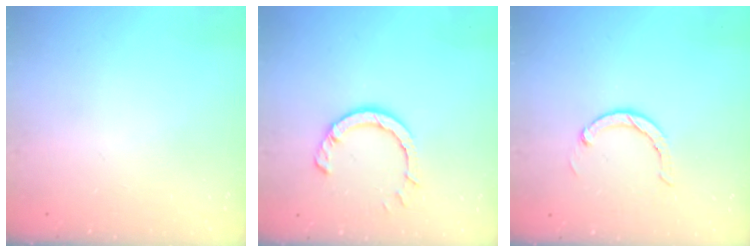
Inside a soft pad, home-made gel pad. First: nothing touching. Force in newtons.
{"total": 5.5, "press": 5.5, "slide": 0.2}
{"total": 3.0, "press": 3.0, "slide": 0.1}